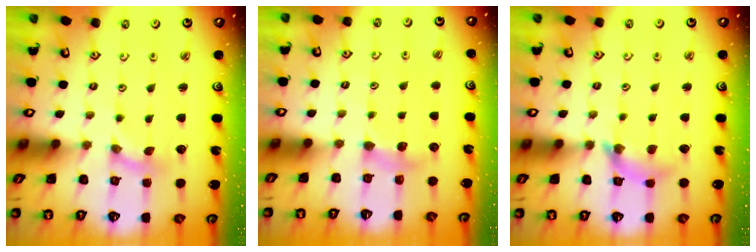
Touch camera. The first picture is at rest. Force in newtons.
{"total": 5.9, "press": 5.9, "slide": 0.7}
{"total": 8.7, "press": 8.6, "slide": 1.1}